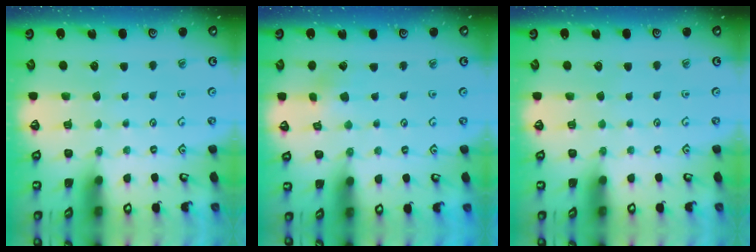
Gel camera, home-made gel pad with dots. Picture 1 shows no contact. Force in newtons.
{"total": 2.0, "press": 2.0, "slide": 0.1}
{"total": 0.0}